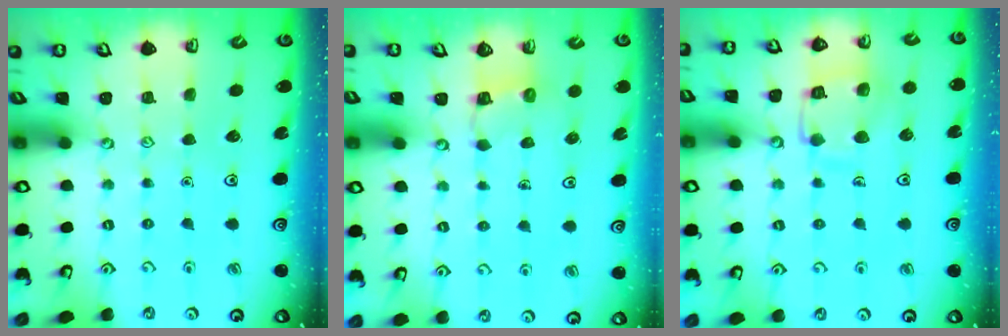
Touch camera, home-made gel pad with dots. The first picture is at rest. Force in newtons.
{"total": 3.1, "press": 3.1, "slide": 0.6}
{"total": 11.9, "press": 11.8, "slide": 1.3}